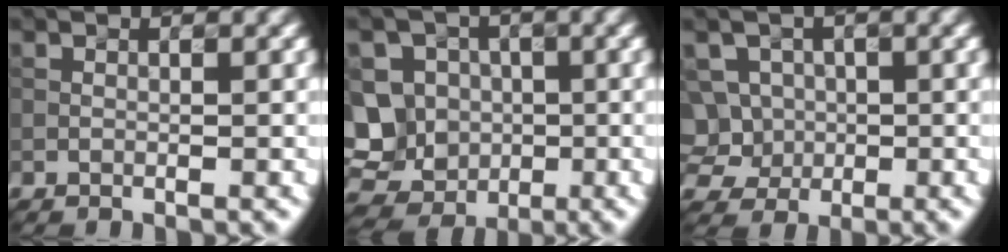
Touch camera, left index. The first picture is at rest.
{"total": 11.5, "force": [-0.9, 10.9, 3.7], "torque": [-0.089, 0.019, -0.040]}
{"total": 4.9, "force": [0.1, 4.7, 1.4], "torque": [-0.017, 0.032, -0.012]}